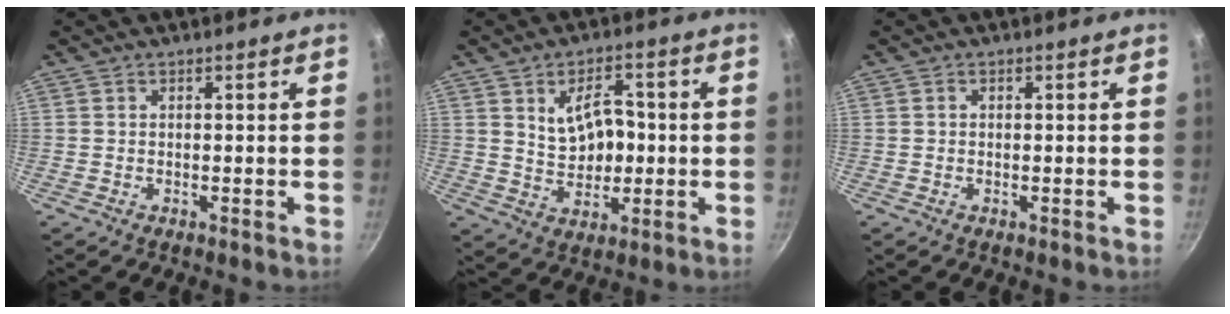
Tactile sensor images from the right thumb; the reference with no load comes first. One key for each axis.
{"total": 8.7, "fx": 1.0, "fy": 5.7, "fz": 6.5, "tx": -0.073, "ty": 0.001, "tz": 0.023}
{"total": 0.0}